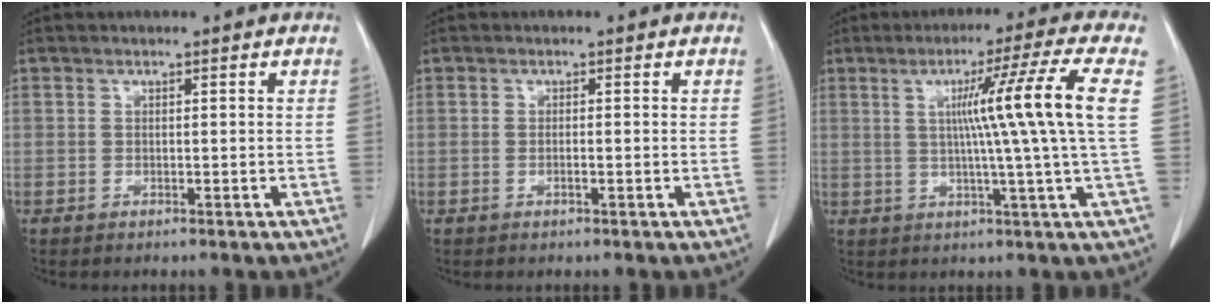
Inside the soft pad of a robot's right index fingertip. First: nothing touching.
{"total": 0.8, "force": [-0.3, 0.1, 0.8], "torque": [-0.013, 0.001, -0.006]}
{"total": 12.3, "force": [2.2, -3.1, 11.7], "torque": [-0.169, 0.006, 0.036]}